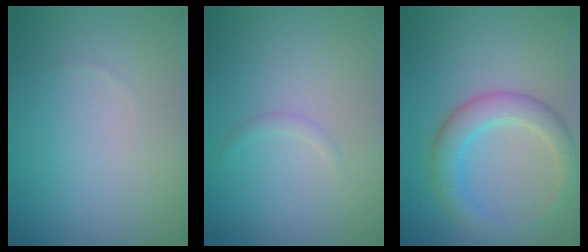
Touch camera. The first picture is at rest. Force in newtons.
{"total": 0.7, "press": 0.7, "slide": 0.1}
{"total": 3.7, "press": 3.7, "slide": 0.2}